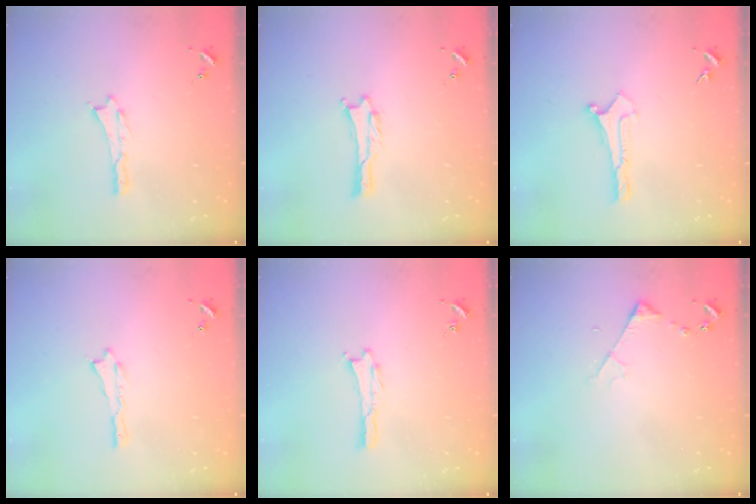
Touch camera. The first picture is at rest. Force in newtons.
{"total": 0.6, "press": 0.6, "slide": 0.1}
{"total": 0.0}
{"total": 0.0}
{"total": 0.0}
{"total": 3.2, "press": 3.2, "slide": 0.4}